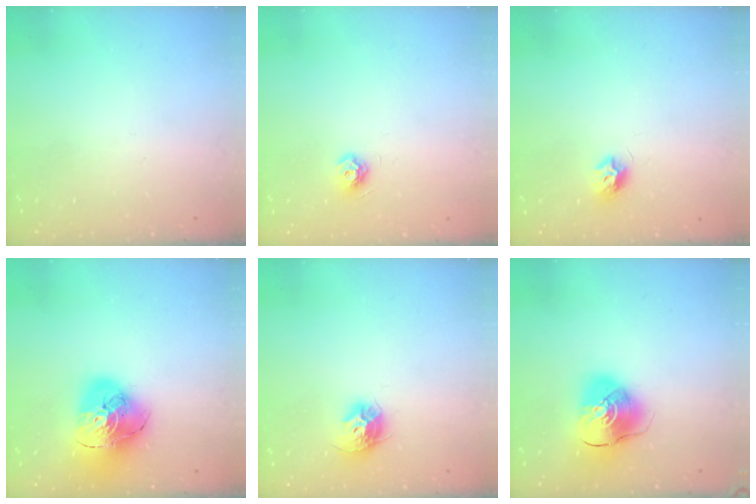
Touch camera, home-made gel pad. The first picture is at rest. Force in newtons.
{"total": 7.6, "press": 7.5, "slide": 1.1}
{"total": 7.1, "press": 7.0, "slide": 0.3}
{"total": 18.7, "press": 18.6, "slide": 2.1}
{"total": 9.9, "press": 9.8, "slide": 0.5}
{"total": 10.8, "press": 10.7, "slide": 1.5}